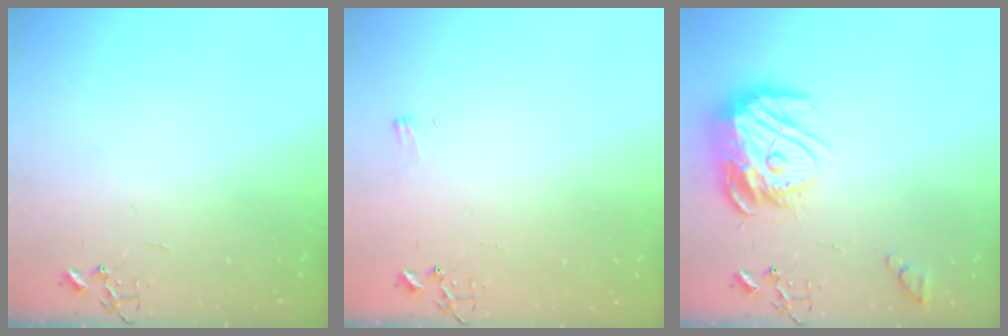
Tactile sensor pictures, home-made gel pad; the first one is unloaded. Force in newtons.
{"total": 4.7, "press": 4.7, "slide": 0.5}
{"total": 16.7, "press": 16.7, "slide": 1.6}